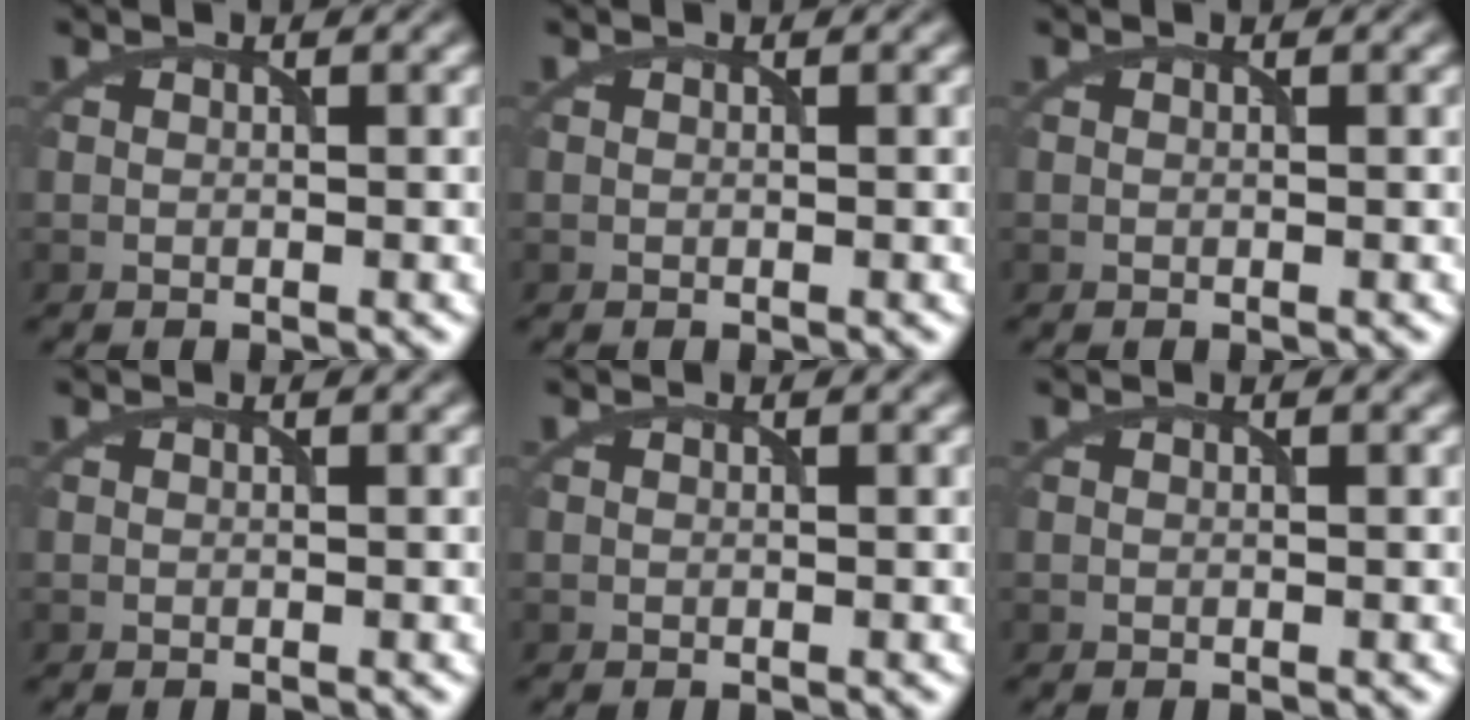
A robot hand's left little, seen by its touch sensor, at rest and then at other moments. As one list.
[{"total": 0.0}, {"total": 0.0}, {"total": 0.0}, {"total": 0.0}, {"total": 0.0}]